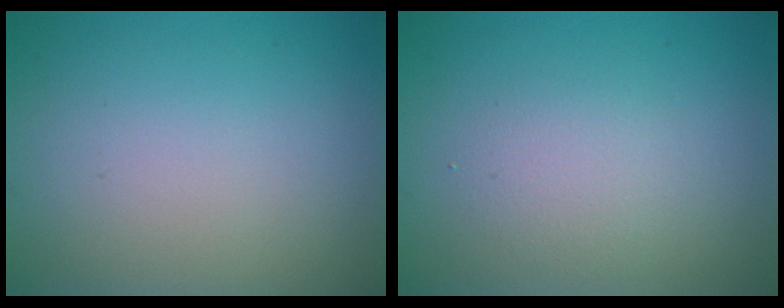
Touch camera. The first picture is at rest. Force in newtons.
{"total": 2.0, "press": 2.0, "slide": 0.1}